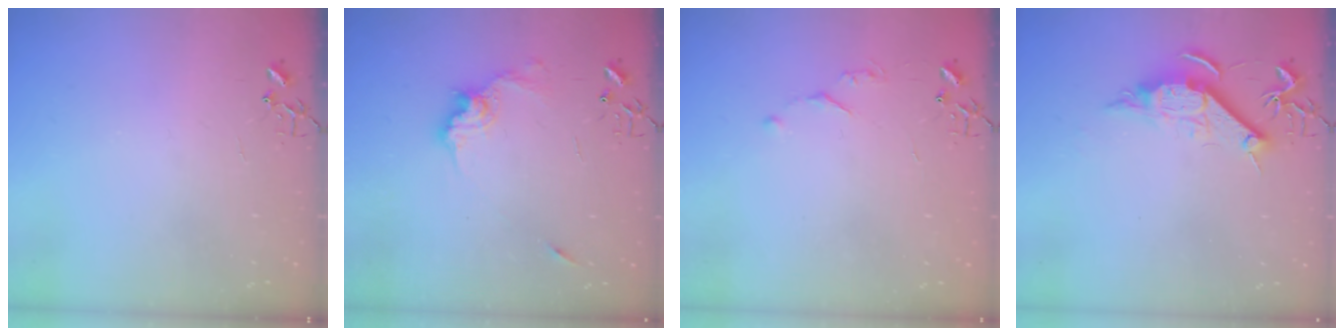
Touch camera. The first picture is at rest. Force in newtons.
{"total": 11.5, "press": 11.5, "slide": 0.8}
{"total": 4.3, "press": 4.3, "slide": 0.7}
{"total": 10.1, "press": 10.0, "slide": 0.8}